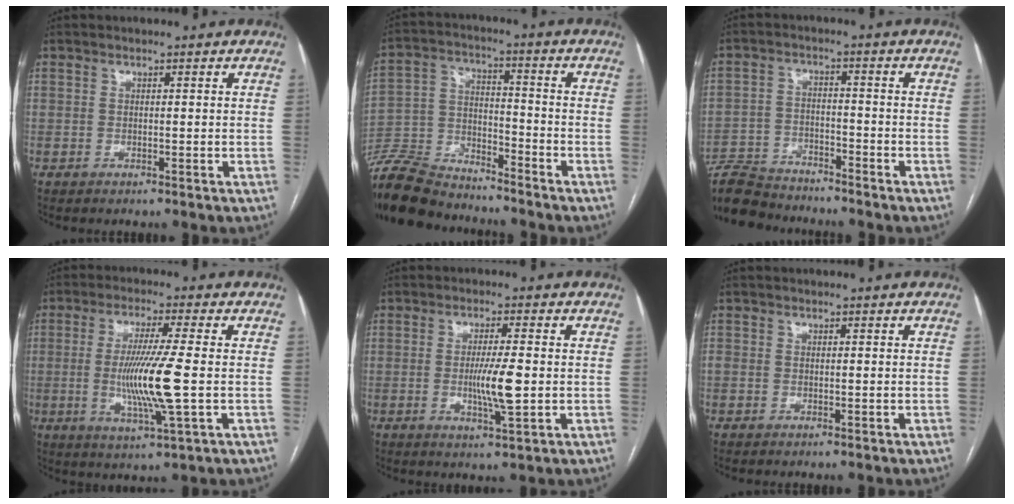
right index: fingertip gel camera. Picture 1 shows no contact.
{"total": 13.3, "force": [-12.6, 3.4, 3.0], "torque": [-0.063, 0.009, -0.236]}
{"total": 9.3, "force": [-8.9, 2.2, 1.7], "torque": [-0.035, -0.004, -0.160]}
{"total": 10.8, "force": [-1.0, -0.4, 10.7], "torque": [-0.214, -0.016, -0.022]}
{"total": 6.2, "force": [-0.6, 0.4, 6.2], "torque": [-0.114, -0.012, -0.012]}
{"total": 1.3, "force": [-0.2, 0.8, 1.0], "torque": [-0.039, 0.010, 0.001]}